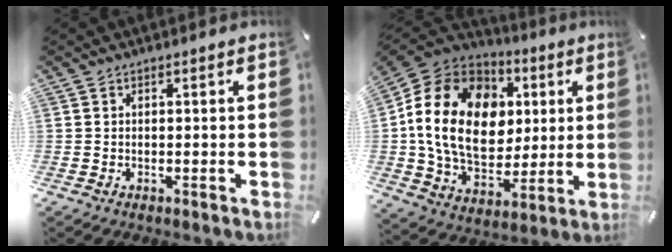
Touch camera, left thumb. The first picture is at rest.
{"total": 21.1, "force": [2.8, 16.3, 13.2], "torque": [-0.264, 0.011, 0.052]}